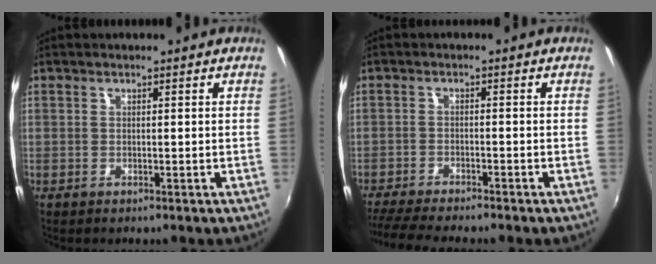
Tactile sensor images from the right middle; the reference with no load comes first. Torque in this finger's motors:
{"motor_torque": [1.02, -1.11, 0.14, 0.06]}